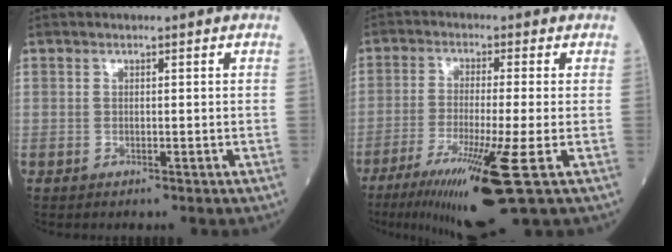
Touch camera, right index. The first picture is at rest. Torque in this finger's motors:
{"motor_torque": [1.48, -0.67, 0.79, 0.21]}